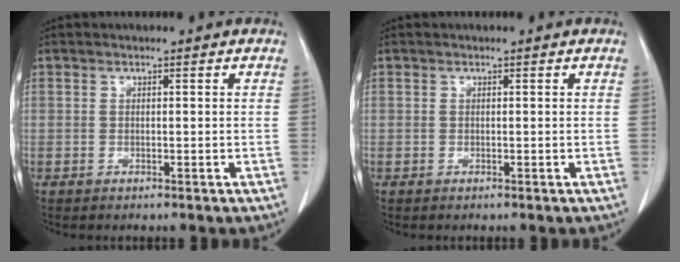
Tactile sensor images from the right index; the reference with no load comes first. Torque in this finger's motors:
{"motor_torque": [-0.01, 0.01, 0.00, 0.00]}